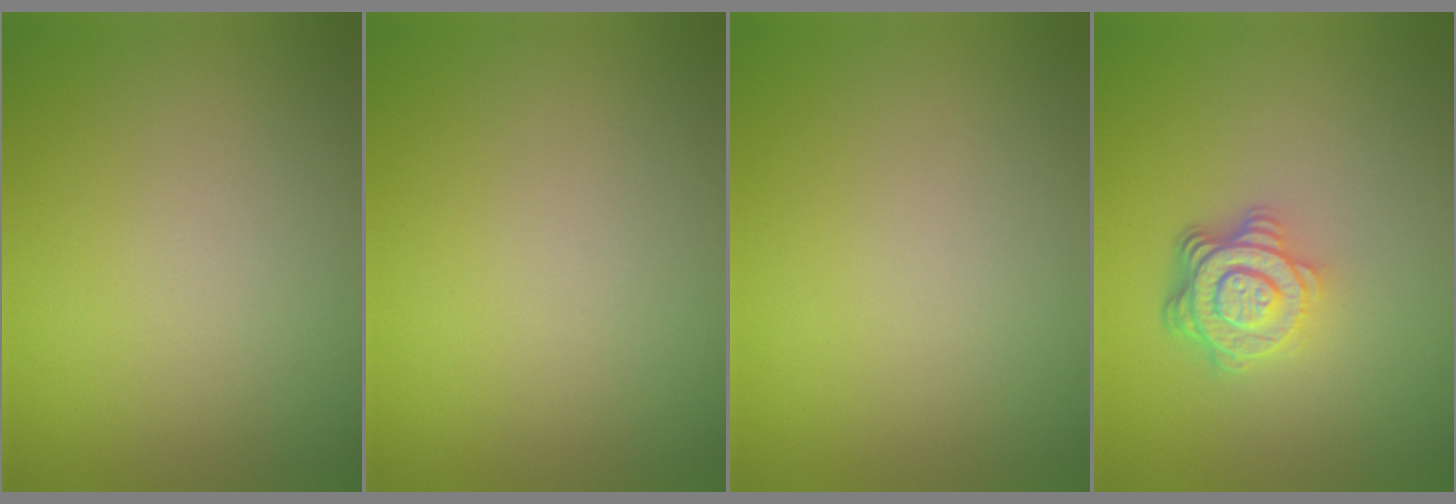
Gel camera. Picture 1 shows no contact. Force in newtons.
{"total": 0.0}
{"total": 0.0}
{"total": 4.9, "press": 3.4, "slide": 3.5}